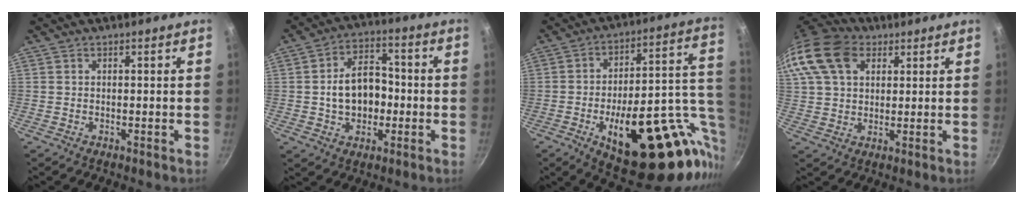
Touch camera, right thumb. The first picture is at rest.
{"total": 11.3, "force": [-1.0, 8.0, 7.8], "torque": [-0.100, 0.024, -0.020]}
{"total": 30.9, "force": [-8.0, 13.7, 26.5], "torque": [-0.320, 0.018, -0.096]}
{"total": 17.5, "force": [6.8, 12.5, 10.2], "torque": [-0.215, 0.024, 0.115]}